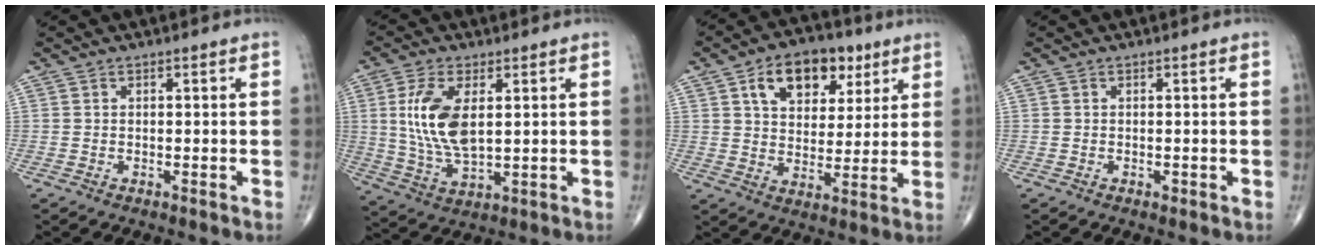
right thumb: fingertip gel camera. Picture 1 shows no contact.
{"total": 11.8, "force": [2.3, 5.6, 10.2], "torque": [-0.209, -0.013, 0.053]}
{"total": 13.8, "force": [6.3, 8.8, 8.5], "torque": [-0.098, -0.012, 0.103]}
{"total": 0.5, "force": [-0.2, 0.3, 0.4], "torque": [-0.003, 0.000, -0.004]}